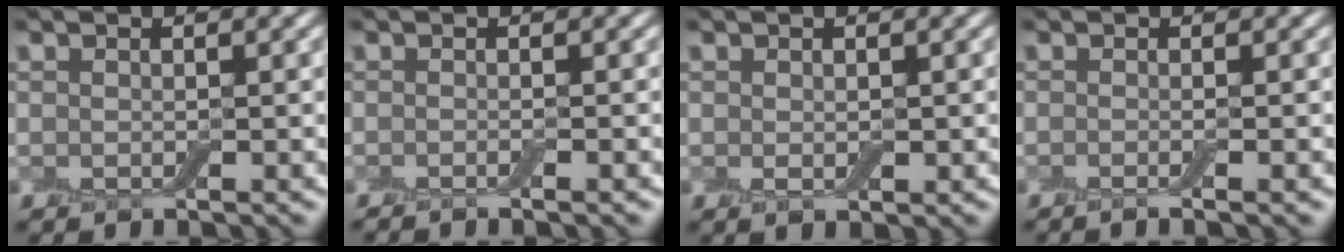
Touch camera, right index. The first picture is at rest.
{"total": 1.3, "force": [-0.7, 0.3, 1.1], "torque": [-0.007, -0.006, -0.015]}
{"total": 1.0, "force": [-0.1, 0.6, 0.8], "torque": [-0.015, -0.003, 0.001]}
{"total": 1.8, "force": [-0.5, 0.7, 1.6], "torque": [-0.007, -0.004, -0.015]}